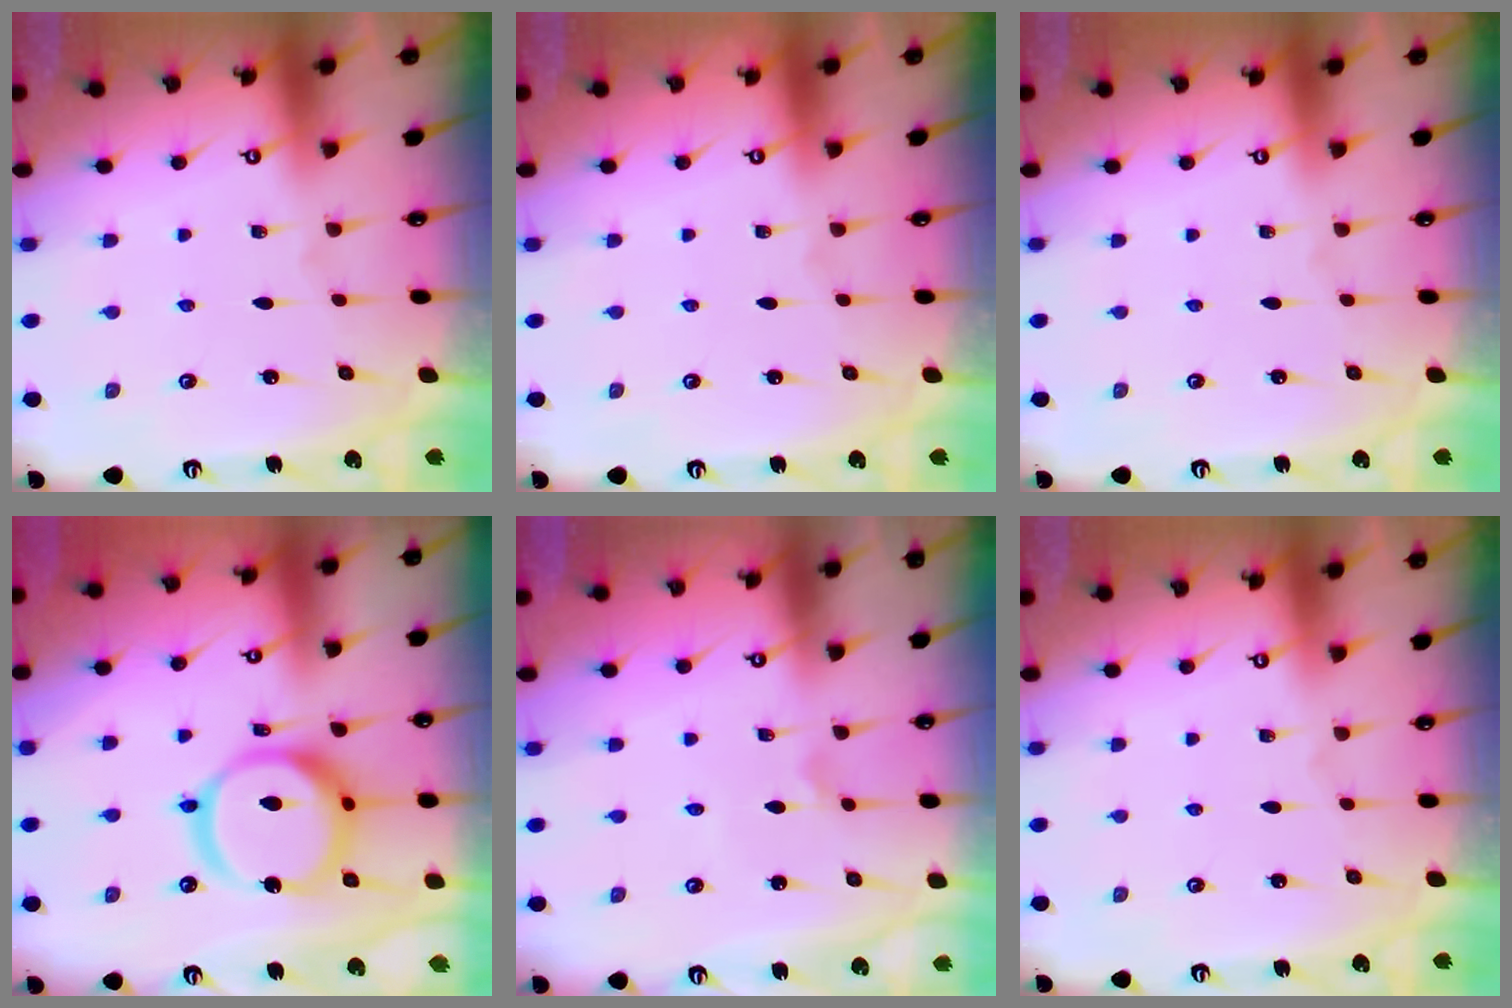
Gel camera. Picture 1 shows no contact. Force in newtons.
{"total": 0.0}
{"total": 0.0}
{"total": 16.3, "press": 16.2, "slide": 1.7}
{"total": 2.1, "press": 2.0, "slide": 0.4}
{"total": 0.0}